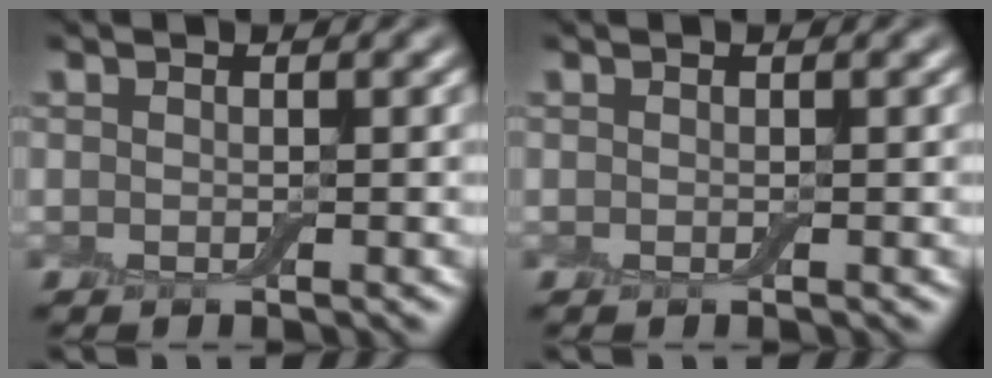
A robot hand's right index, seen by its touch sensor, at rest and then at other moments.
{"total": 0.0}